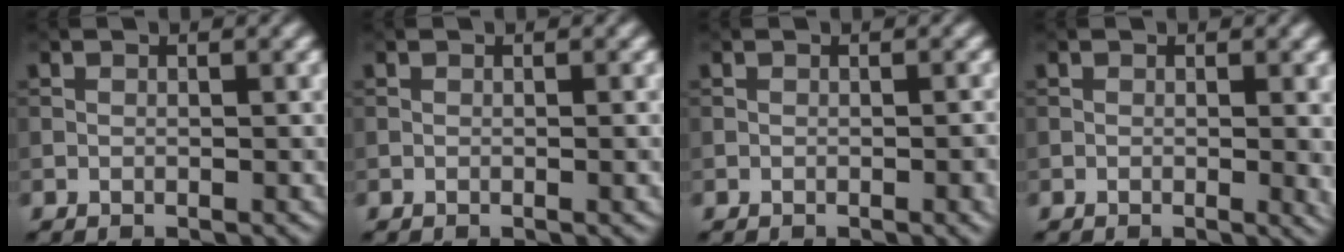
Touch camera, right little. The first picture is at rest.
{"total": 0.9, "force": [0.0, 0.2, 0.9], "torque": [-0.007, 0.001, -0.002]}
{"total": 1.4, "force": [-0.3, 0.3, 1.3], "torque": [-0.016, -0.002, -0.003]}
{"total": 1.6, "force": [0.1, 0.3, 1.6], "torque": [-0.017, -0.006, 0.001]}